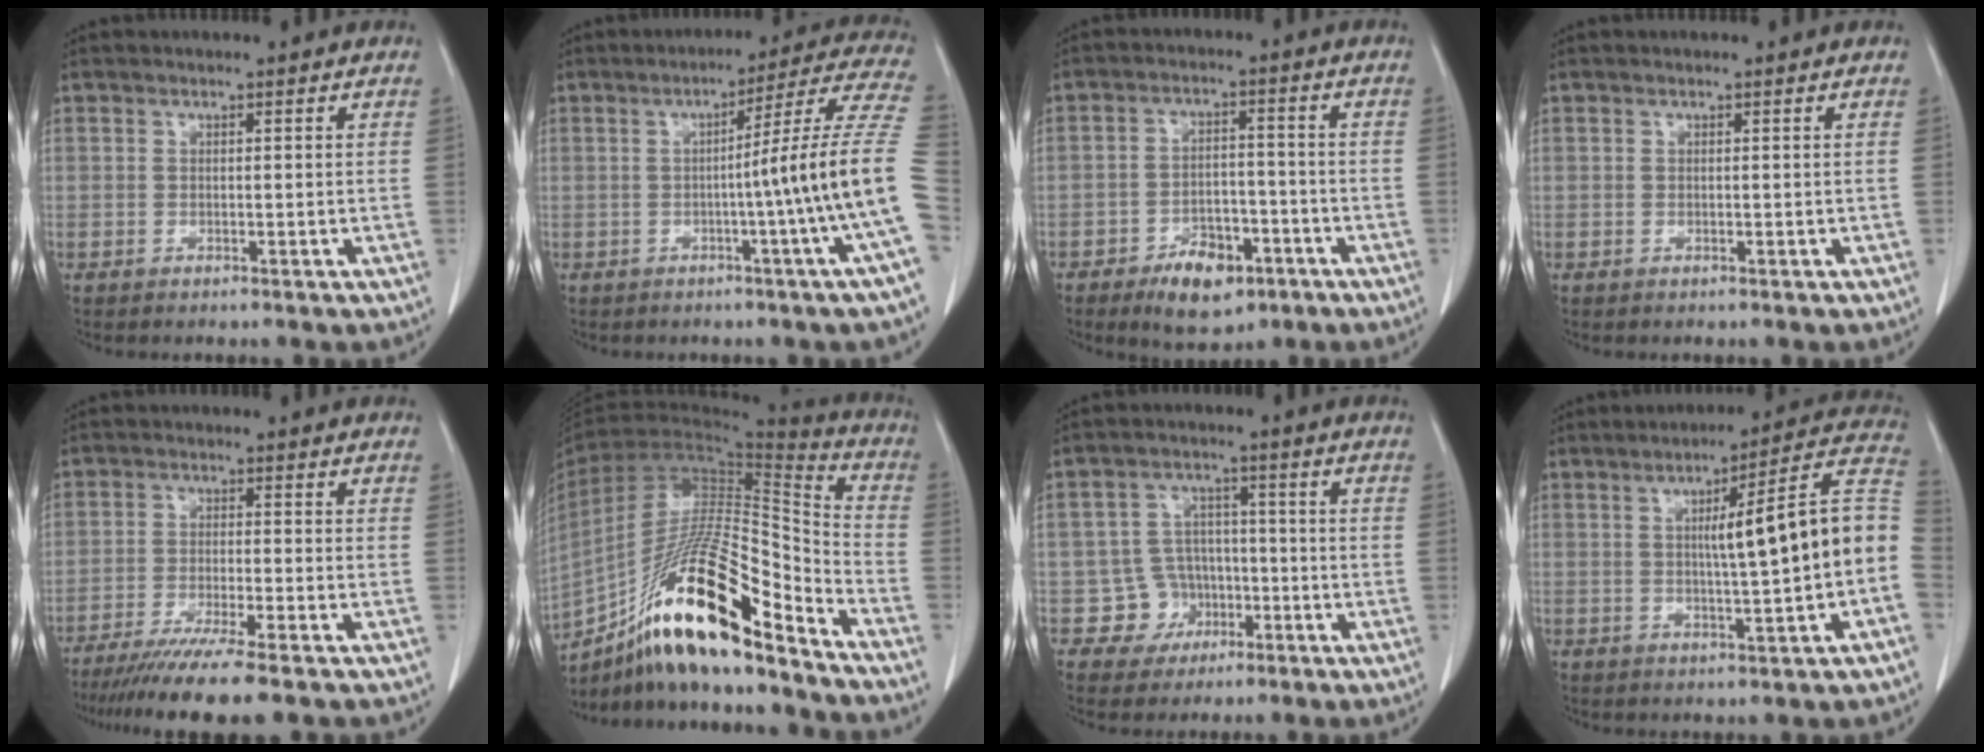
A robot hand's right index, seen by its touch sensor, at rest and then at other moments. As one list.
[{"total": 15.2, "force": [-2.3, -3.3, 14.7], "torque": [-0.178, 0.006, -0.042]}, {"total": 8.1, "force": [-4.8, 4.2, 5.0], "torque": [-0.082, 0.003, -0.073]}, {"total": 0.0}, {"total": 10.3, "force": [-8.1, -0.7, 6.3], "torque": [-0.094, -0.030, -0.131]}, {"total": 23.6, "force": [-15.0, 3.8, 17.7], "torque": [-0.317, -0.009, -0.262]}, {"total": 6.1, "force": [-2.3, 5.6, 0.1], "torque": [0.011, 0.017, -0.032]}, {"total": 15.0, "force": [-0.3, 0.1, 15.0], "torque": [-0.197, 0.030, -0.009]}]